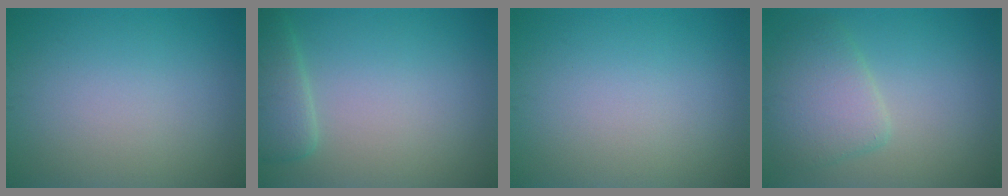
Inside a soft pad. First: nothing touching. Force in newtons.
{"total": 2.9, "press": 2.9, "slide": 0.3}
{"total": 0.0}
{"total": 4.1, "press": 4.0, "slide": 0.3}